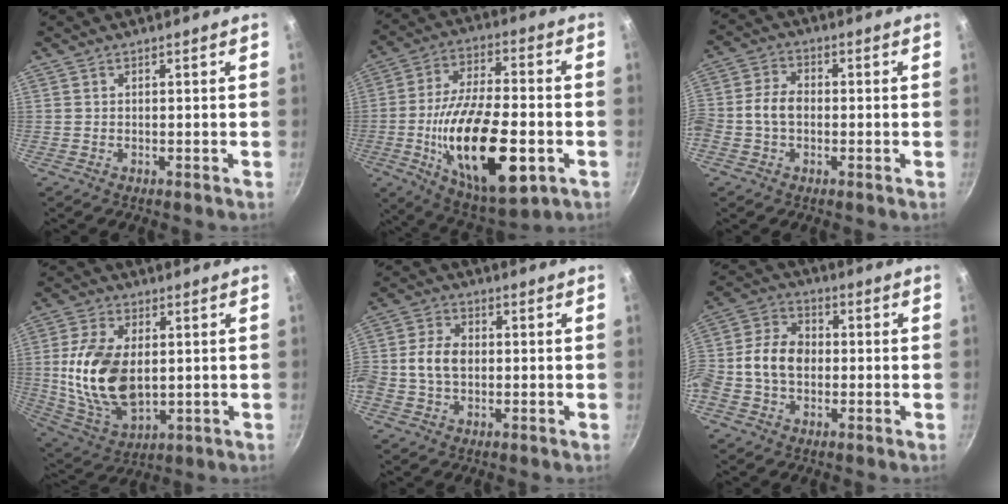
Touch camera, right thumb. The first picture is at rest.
{"total": 24.2, "force": [-6.0, 10.2, 21.1], "torque": [-0.358, 0.016, -0.094]}
{"total": 6.1, "force": [-0.8, 4.3, 4.2], "torque": [-0.076, 0.023, -0.028]}
{"total": 17.5, "force": [1.0, 10.6, 13.9], "torque": [-0.253, -0.012, 0.030]}
{"total": 7.5, "force": [-0.2, 5.4, 5.2], "torque": [-0.090, 0.016, -0.016]}
{"total": 11.9, "force": [-1.0, 8.8, 8.0], "torque": [-0.130, 0.031, -0.039]}